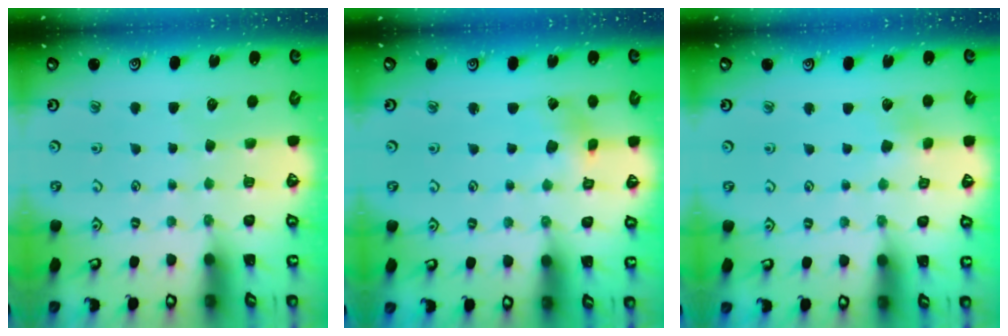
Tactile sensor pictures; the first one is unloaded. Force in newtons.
{"total": 1.4, "press": 1.4, "slide": 0.2}
{"total": 2.9, "press": 2.9, "slide": 0.4}